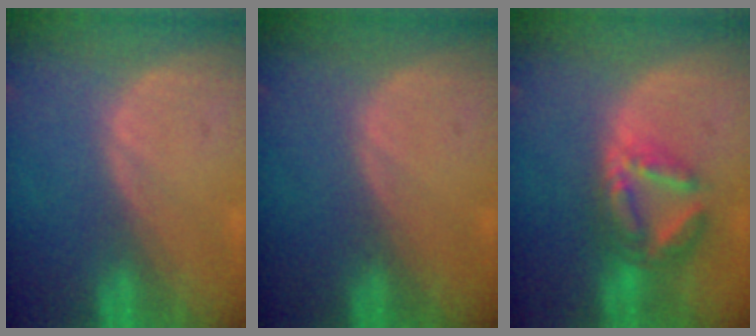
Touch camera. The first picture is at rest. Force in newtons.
{"total": 0.0}
{"total": 6.9, "press": 6.1, "slide": 3.4}